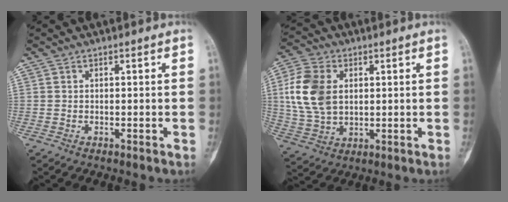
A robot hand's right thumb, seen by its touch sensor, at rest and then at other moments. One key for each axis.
{"total": 13.1, "fx": 2.2, "fy": 9.0, "fz": 9.2, "tx": -0.183, "ty": 0.000, "tz": 0.044}